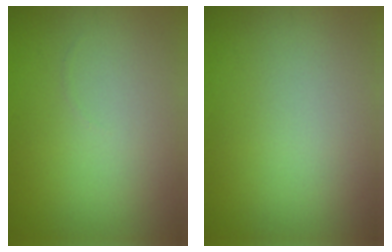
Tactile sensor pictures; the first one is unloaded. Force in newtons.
{"total": 0.0}